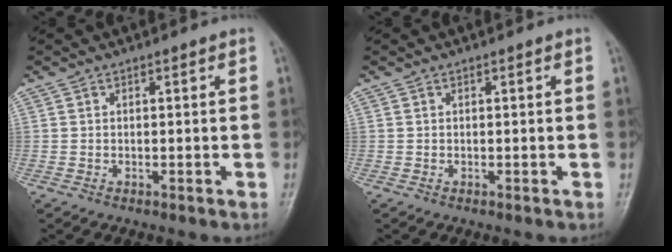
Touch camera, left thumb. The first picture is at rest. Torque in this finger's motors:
{"motor_torque": [0.00, 0.00, -0.04, -0.02, 0.00]}